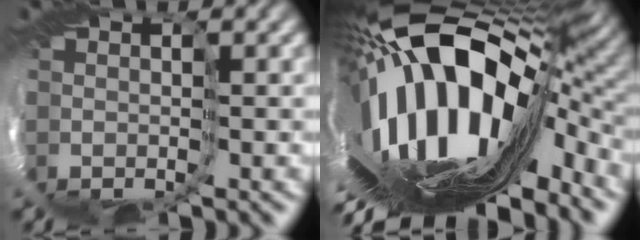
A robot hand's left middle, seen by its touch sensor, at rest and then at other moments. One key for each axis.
{"total": 11.3, "fx": -2.6, "fy": 4.0, "fz": 10.3, "tx": -0.197, "ty": -0.019, "tz": -0.040}